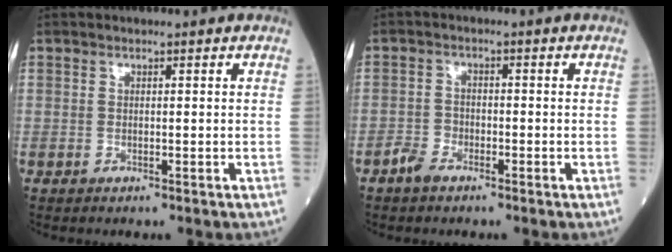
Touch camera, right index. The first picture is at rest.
{"total": 2.6, "force": [-2.0, 1.3, 1.1], "torque": [-0.022, 0.003, -0.037]}